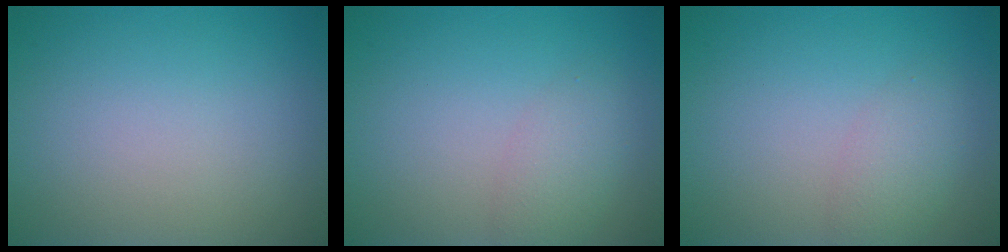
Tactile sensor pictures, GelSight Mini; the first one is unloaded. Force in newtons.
{"total": 2.1, "press": 2.1, "slide": 0.1}
{"total": 2.1, "press": 2.1, "slide": 0.1}